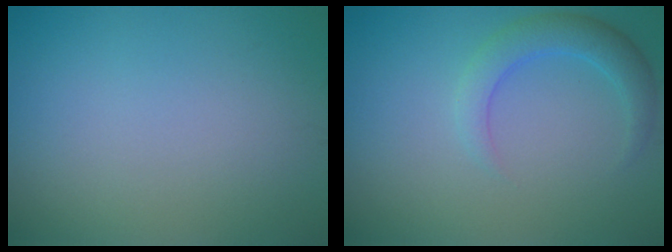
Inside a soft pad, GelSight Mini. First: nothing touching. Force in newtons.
{"total": 2.9, "press": 2.9, "slide": 0.1}